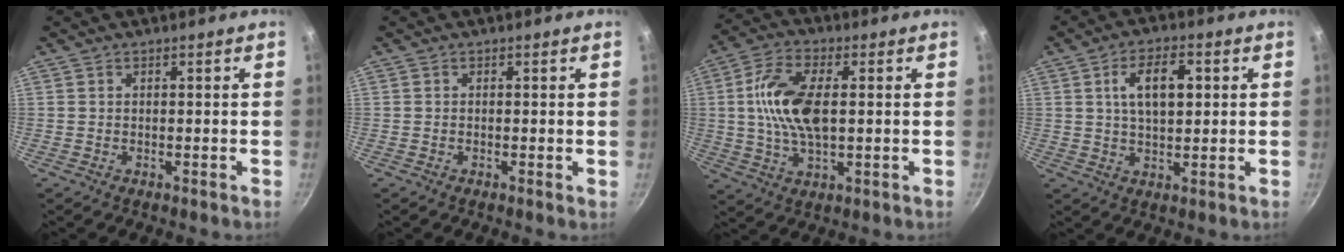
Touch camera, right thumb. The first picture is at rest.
{"total": 0.0}
{"total": 12.6, "force": [1.3, 6.4, 10.8], "torque": [-0.205, 0.013, 0.018]}
{"total": 8.4, "force": [2.0, 4.3, 7.0], "torque": [-0.107, 0.003, 0.032]}